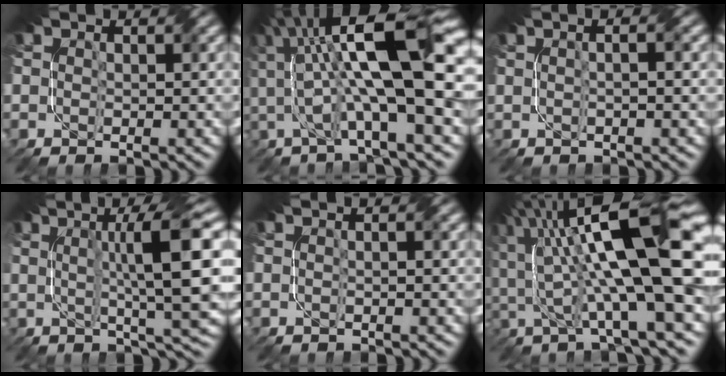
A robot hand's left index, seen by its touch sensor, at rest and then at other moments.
{"total": 13.0, "force": [2.4, 3.1, 12.4], "torque": [-0.212, 0.024, 0.040]}
{"total": 3.1, "force": [1.2, 1.4, 2.5], "torque": [-0.006, 0.018, -0.010]}
{"total": 8.9, "force": [1.9, 1.4, 8.6], "torque": [-0.113, 0.013, 0.030]}
{"total": 1.2, "force": [0.5, 0.4, 0.9], "torque": [-0.003, 0.003, -0.005]}
{"total": 15.1, "force": [2.4, 3.7, 14.4], "torque": [-0.243, 0.022, 0.036]}